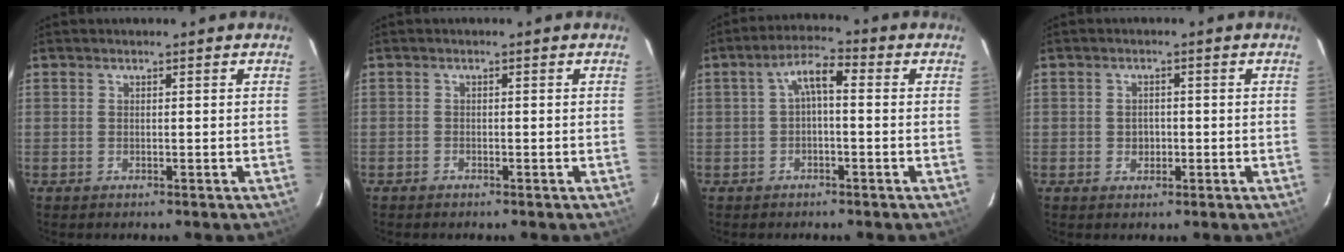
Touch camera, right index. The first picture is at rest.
{"total": 1.0, "force": [-0.8, 0.6, 0.0], "torque": [-0.002, 0.005, -0.014]}
{"total": 5.0, "force": [-0.1, 2.0, 4.6], "torque": [-0.087, 0.021, 0.001]}
{"total": 2.3, "force": [-0.5, 2.1, 0.9], "torque": [-0.015, 0.006, -0.005]}